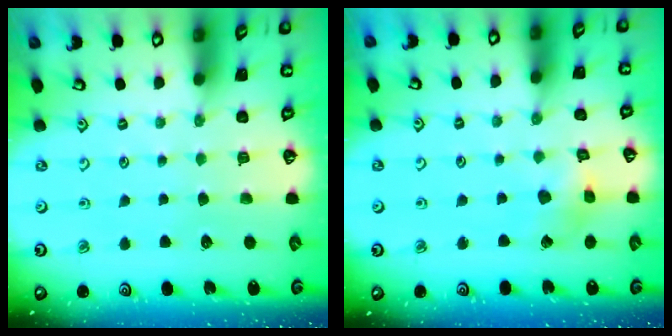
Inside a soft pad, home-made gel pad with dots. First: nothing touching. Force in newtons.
{"total": 4.3, "press": 4.3, "slide": 0.5}